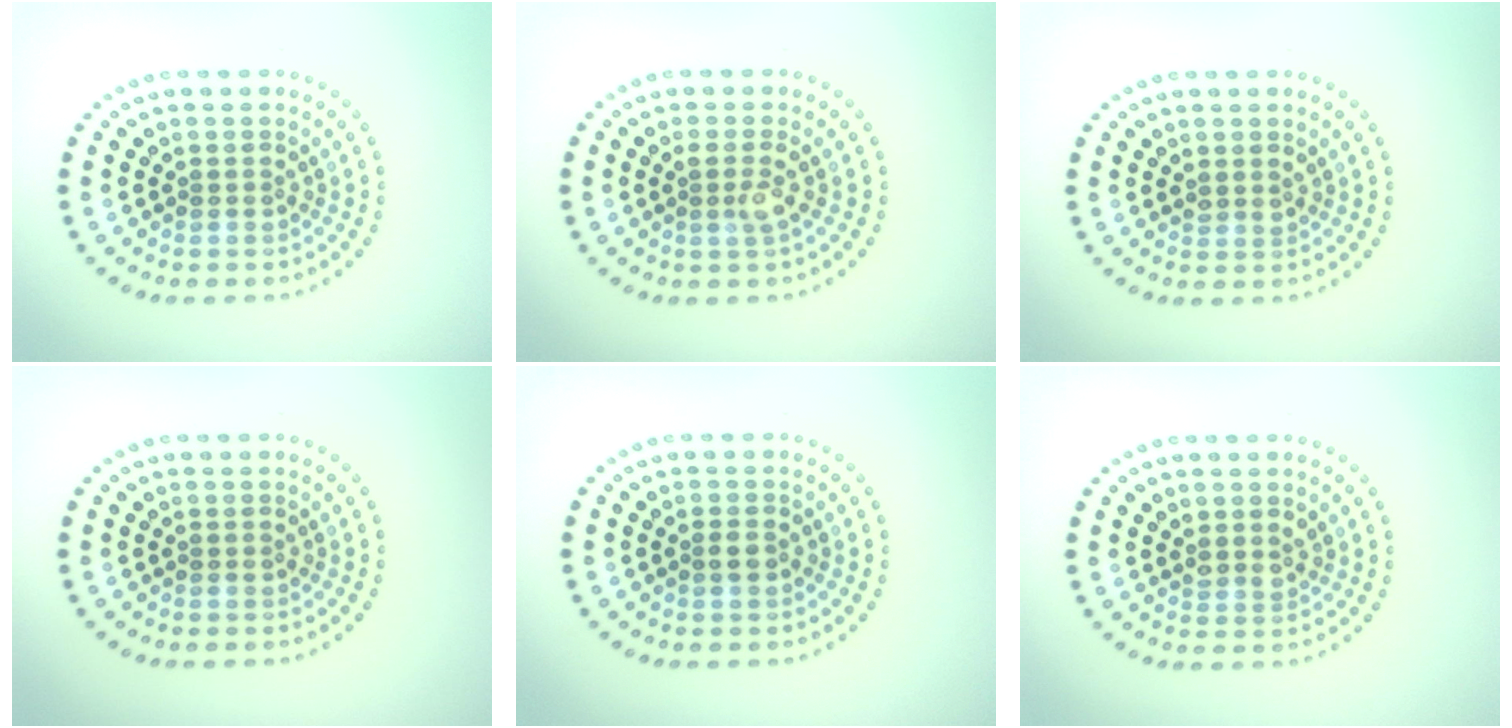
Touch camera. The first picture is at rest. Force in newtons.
{"total": 1.6, "press": 1.3, "slide": 1.0}
{"total": 0.6, "press": 0.5, "slide": 0.4}
{"total": 0.0}
{"total": 1.0, "press": 1.0, "slide": 0.3}
{"total": 1.1, "press": 0.9, "slide": 0.6}